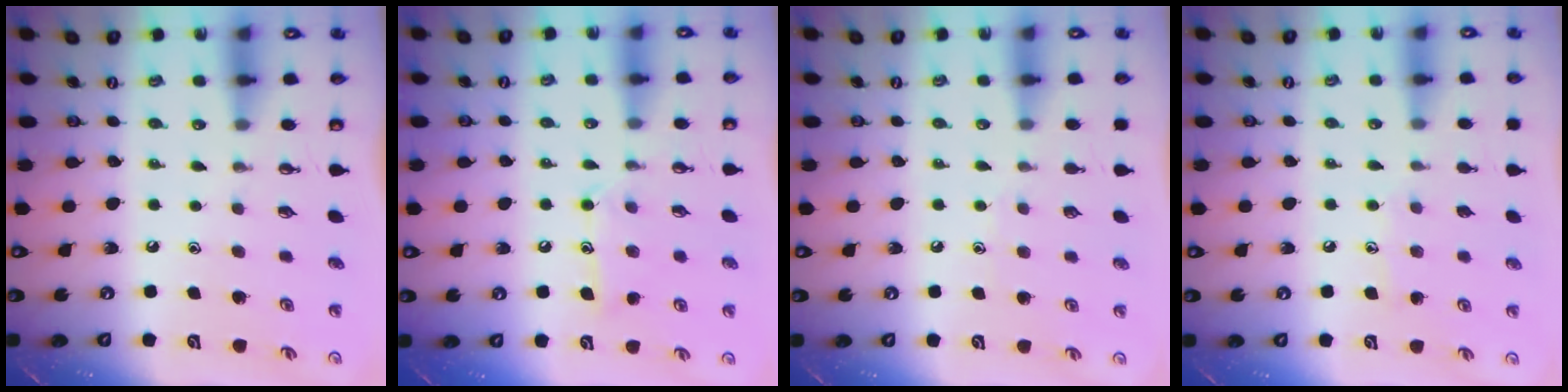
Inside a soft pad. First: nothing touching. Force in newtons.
{"total": 10.5, "press": 10.4, "slide": 0.8}
{"total": 5.8, "press": 5.8, "slide": 0.7}
{"total": 5.7, "press": 5.7, "slide": 0.4}